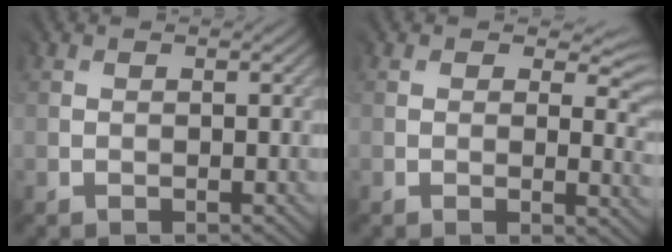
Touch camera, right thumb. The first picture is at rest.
{"total": 5.2, "force": [1.6, 2.8, 4.1], "torque": [-0.058, -0.007, 0.021]}